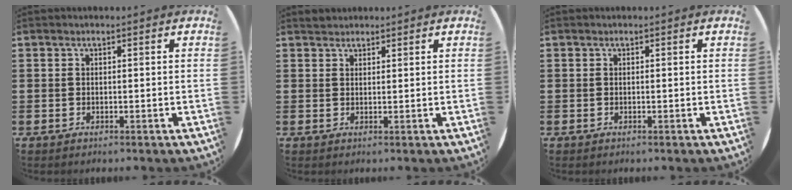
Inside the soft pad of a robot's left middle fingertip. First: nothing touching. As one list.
[{"total": 1.2, "force": [1.1, 0.3, -0.1], "torque": [0.000, 0.003, 0.023]}, {"total": 0.0}]